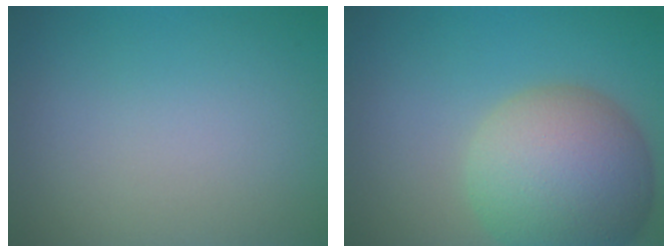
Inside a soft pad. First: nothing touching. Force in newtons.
{"total": 10.7, "press": 10.7, "slide": 0.9}